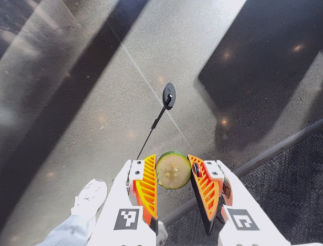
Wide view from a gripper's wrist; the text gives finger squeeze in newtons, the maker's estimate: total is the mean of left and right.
{"total": 9.3, "left": 9.2, "right": 9.3}